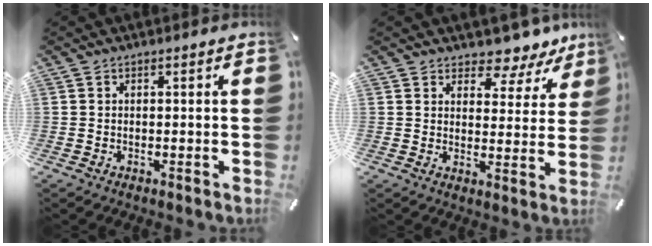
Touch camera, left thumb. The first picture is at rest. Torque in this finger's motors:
{"motor_torque": [-0.11, 0.01, 0.06, 0.06, -0.01]}